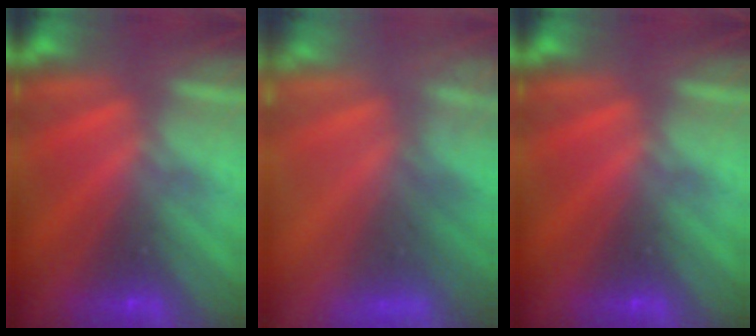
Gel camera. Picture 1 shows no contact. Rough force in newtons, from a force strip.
{"total": 8.5}
{"total": 0.0}